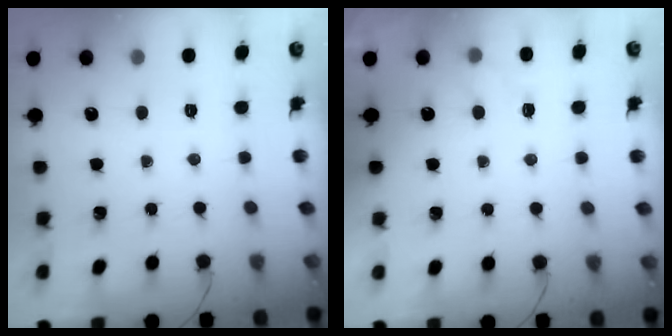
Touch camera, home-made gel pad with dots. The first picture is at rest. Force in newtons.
{"total": 2.4, "press": 1.9, "slide": 1.4}